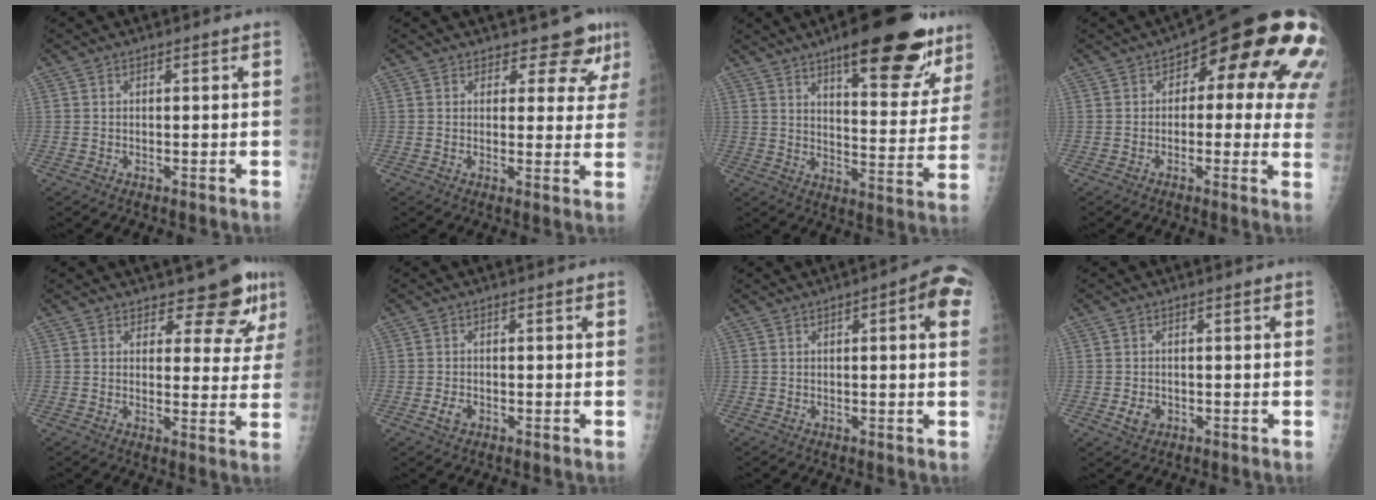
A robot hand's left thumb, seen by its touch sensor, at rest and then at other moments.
{"total": 6.1, "force": [5.0, 3.2, 1.7], "torque": [0.012, -0.032, 0.048]}
{"total": 22.9, "force": [14.4, 7.5, 16.1], "torque": [-0.173, -0.059, 0.202]}
{"total": 17.6, "force": [4.3, 8.2, 14.9], "torque": [-0.137, 0.012, 0.036]}
{"total": 7.6, "force": [6.0, 3.5, 3.1], "torque": [-0.009, -0.043, 0.067]}
{"total": 1.8, "force": [-0.7, 1.3, 1.1], "torque": [-0.019, 0.001, -0.012]}
{"total": 7.6, "force": [2.2, 2.0, 7.0], "torque": [-0.078, 0.012, 0.020]}
{"total": 2.4, "force": [-0.5, 1.9, 1.2], "torque": [-0.016, 0.000, -0.004]}